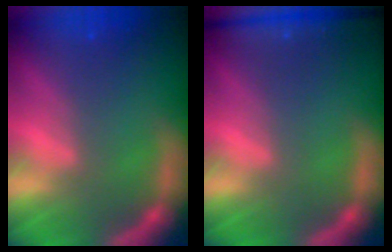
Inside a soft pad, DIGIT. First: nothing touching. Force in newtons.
{"total": 6.0}